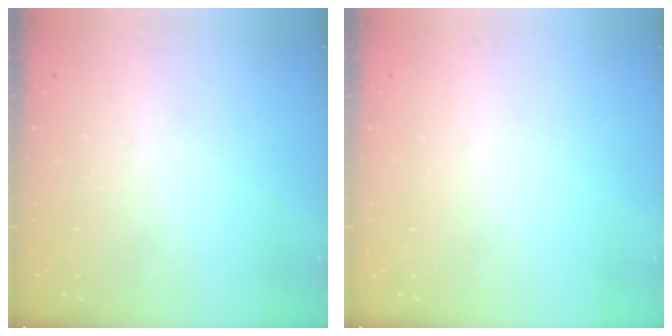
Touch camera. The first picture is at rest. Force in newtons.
{"total": 0.0}